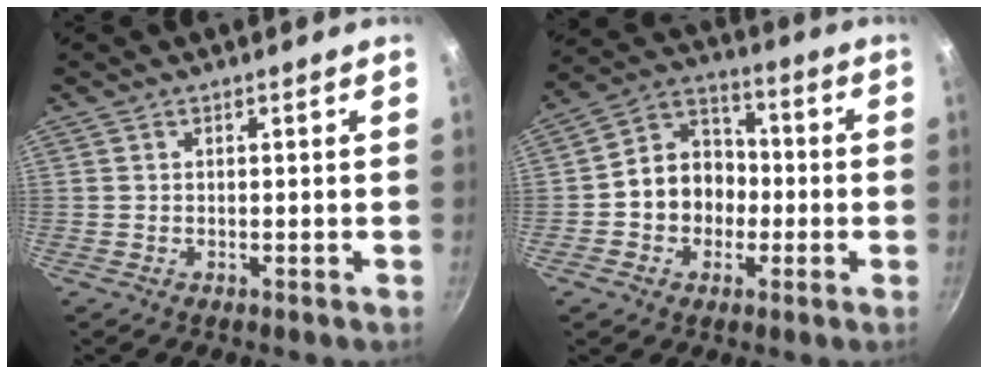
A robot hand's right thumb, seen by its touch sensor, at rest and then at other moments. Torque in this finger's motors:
{"motor_torque": [-0.15, 0.71, 0.07, -0.03, 0.08]}